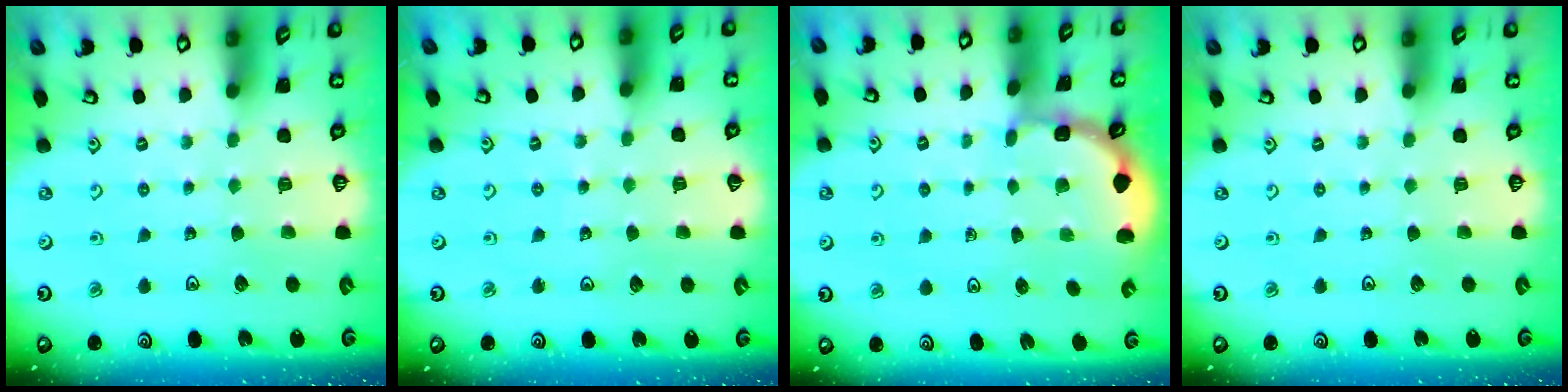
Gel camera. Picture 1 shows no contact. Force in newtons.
{"total": 2.7, "press": 2.6, "slide": 0.3}
{"total": 2.0, "press": 2.0, "slide": 0.1}
{"total": 0.0}